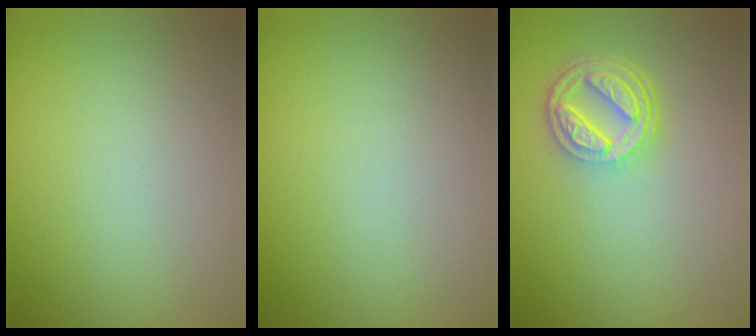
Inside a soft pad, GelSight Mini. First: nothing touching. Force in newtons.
{"total": 0.0}
{"total": 4.5, "press": 3.5, "slide": 2.8}